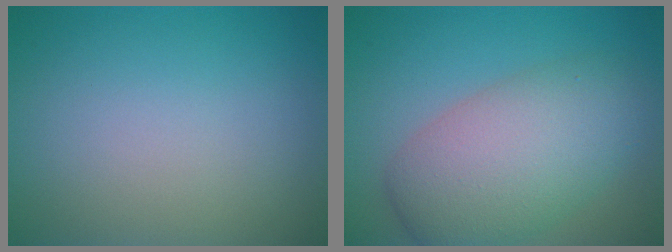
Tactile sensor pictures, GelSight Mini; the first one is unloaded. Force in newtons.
{"total": 7.5, "press": 7.5, "slide": 0.4}